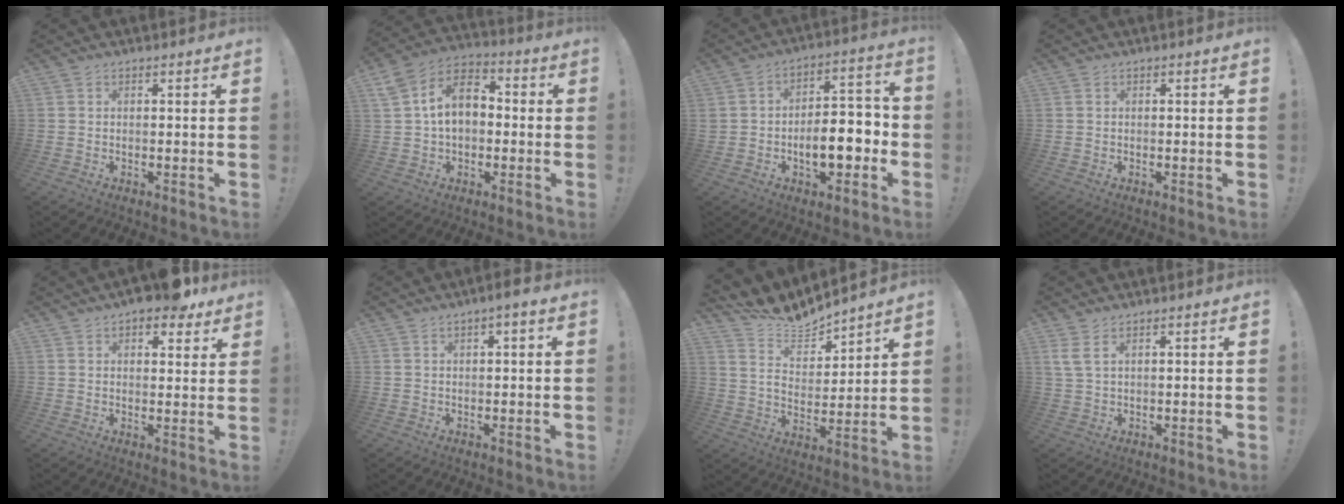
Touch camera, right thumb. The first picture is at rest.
{"total": 13.4, "force": [1.7, 9.5, 9.3], "torque": [-0.152, 0.016, 0.037]}
{"total": 12.2, "force": [-4.3, 7.0, 9.0], "torque": [-0.126, 0.028, -0.070]}
{"total": 0.0}
{"total": 8.1, "force": [6.3, 2.7, 4.4], "torque": [-0.052, -0.036, 0.110]}
{"total": 2.7, "force": [0.8, 0.5, 2.5], "torque": [-0.038, 0.000, 0.012]}
{"total": 8.8, "force": [8.5, 1.8, 0.8], "torque": [-0.039, -0.085, 0.158]}
{"total": 3.3, "force": [1.8, 0.8, 2.7], "torque": [-0.063, 0.001, 0.036]}